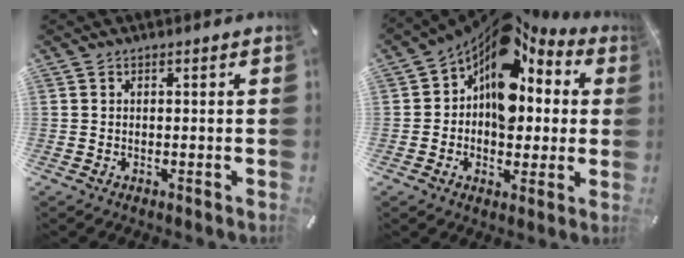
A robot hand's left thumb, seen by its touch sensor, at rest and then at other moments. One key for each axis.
{"total": 14.7, "fx": 5.4, "fy": 10.6, "fz": 8.6, "tx": -0.138, "ty": -0.051, "tz": 0.099}